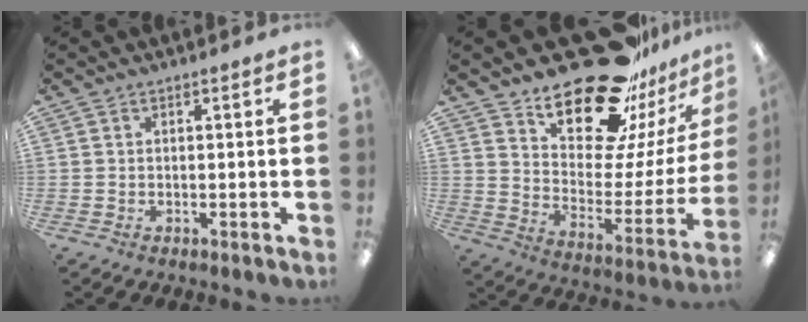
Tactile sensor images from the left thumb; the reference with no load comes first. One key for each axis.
{"total": 25.1, "fx": 18.7, "fy": 10.5, "fz": 12.9, "tx": -0.184, "ty": -0.129, "tz": 0.319}